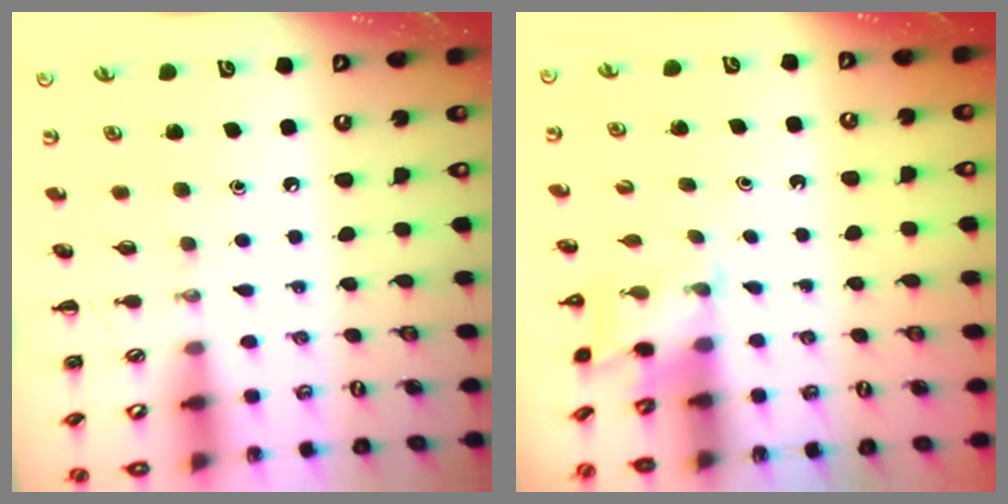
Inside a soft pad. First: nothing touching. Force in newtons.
{"total": 1.9, "press": 1.8, "slide": 0.6}